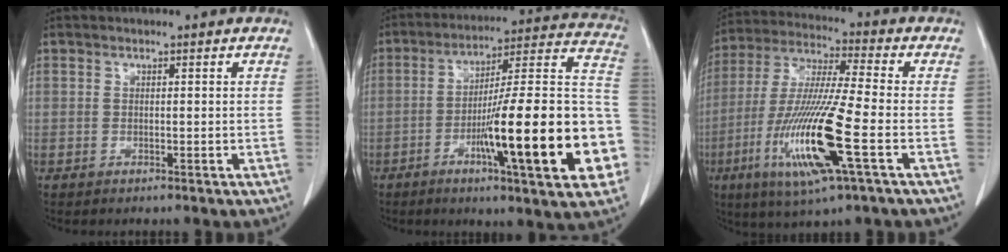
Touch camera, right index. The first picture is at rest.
{"total": 25.1, "force": [-7.2, 2.4, 23.9], "torque": [-0.272, 0.011, -0.106]}
{"total": 16.9, "force": [-5.5, 0.5, 16.0], "torque": [-0.333, -0.023, -0.104]}